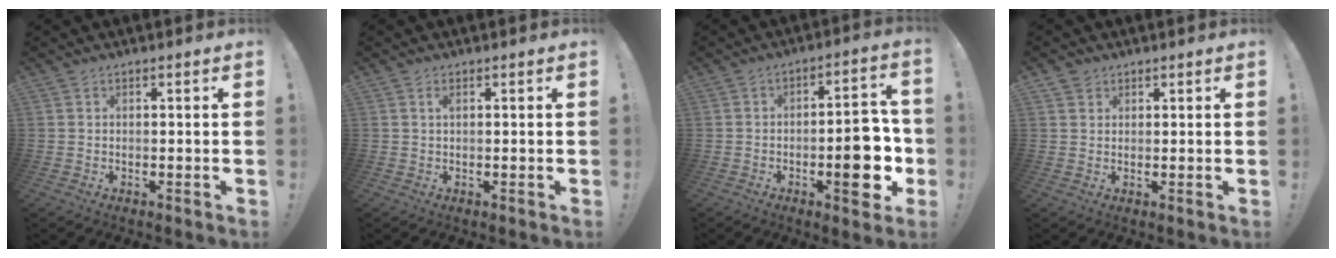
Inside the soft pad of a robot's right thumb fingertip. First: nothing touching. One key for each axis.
{"total": 1.1, "fx": 0.3, "fy": 0.3, "fz": 1.0, "tx": -0.016, "ty": 0.001, "tz": 0.004}
{"total": 14.4, "fx": -3.6, "fy": 5.4, "fz": 12.9, "tx": -0.160, "ty": 0.015, "tz": -0.050}
{"total": 2.2, "fx": 1.5, "fy": 1.6, "fz": 0.2, "tx": 0.000, "ty": -0.005, "tz": 0.027}